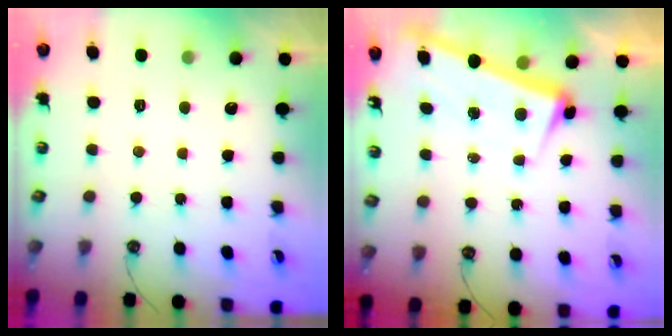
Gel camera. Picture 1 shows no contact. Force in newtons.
{"total": 3.0, "press": 2.8, "slide": 1.1}